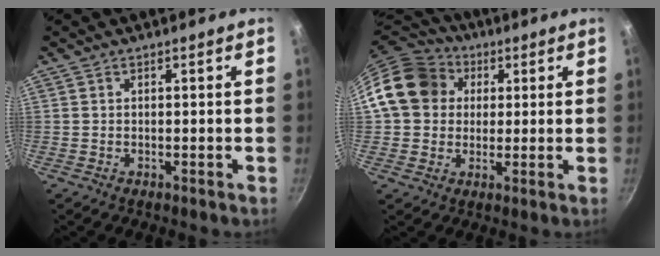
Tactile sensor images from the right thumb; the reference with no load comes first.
{"total": 14.7, "force": [3.1, 12.6, 7.0], "torque": [-0.102, 0.026, 0.042]}